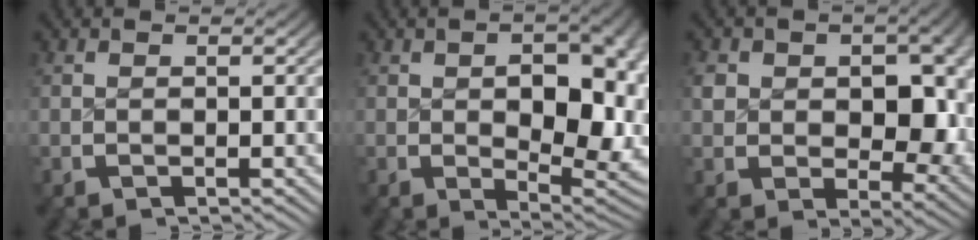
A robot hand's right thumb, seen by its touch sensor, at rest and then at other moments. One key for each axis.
{"total": 8.1, "fx": -0.2, "fy": 4.2, "fz": 6.9, "tx": -0.105, "ty": -0.035, "tz": 0.014}
{"total": 7.8, "fx": 0.5, "fy": 5.5, "fz": 5.6, "tx": -0.089, "ty": -0.037, "tz": 0.026}